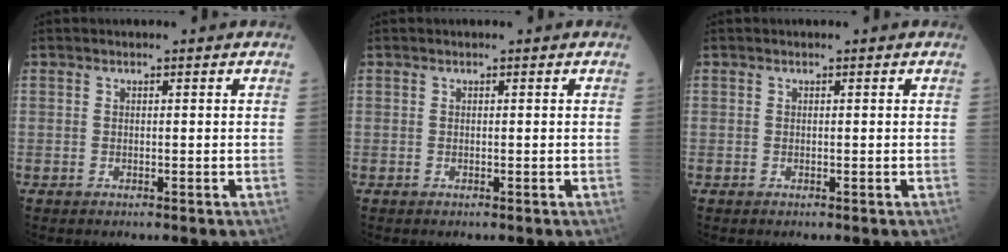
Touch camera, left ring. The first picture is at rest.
{"total": 0.0}
{"total": 0.0}